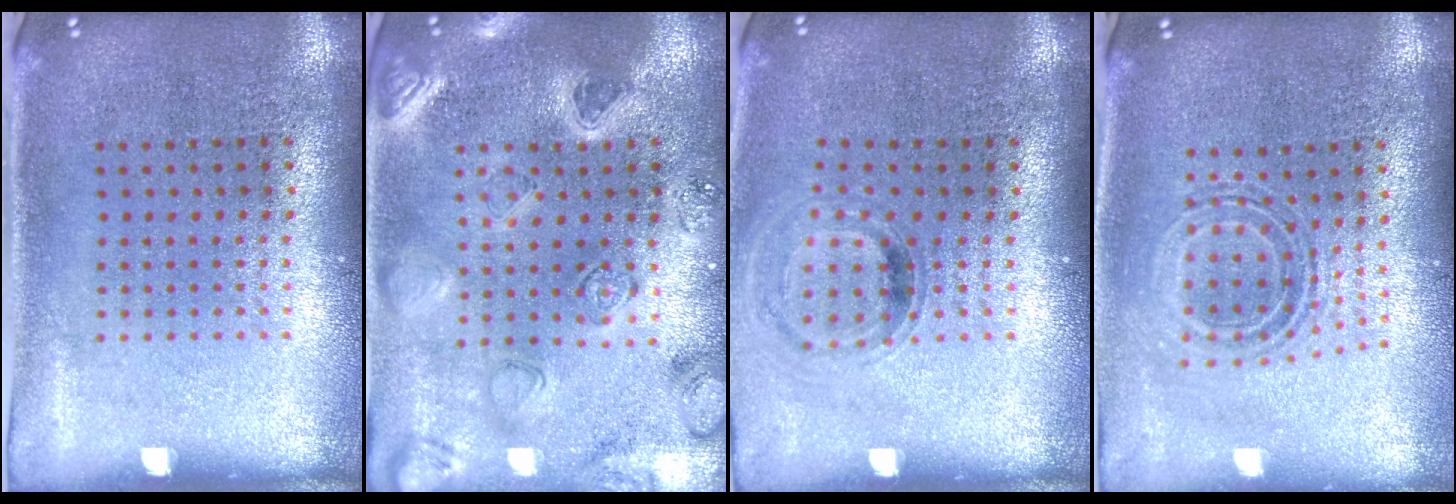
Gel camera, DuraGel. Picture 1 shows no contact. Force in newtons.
{"total": 2.2, "press": 2.2, "slide": 0.2}
{"total": 0.9, "press": 0.9, "slide": 0.1}
{"total": 0.8, "press": 0.8, "slide": 0.3}